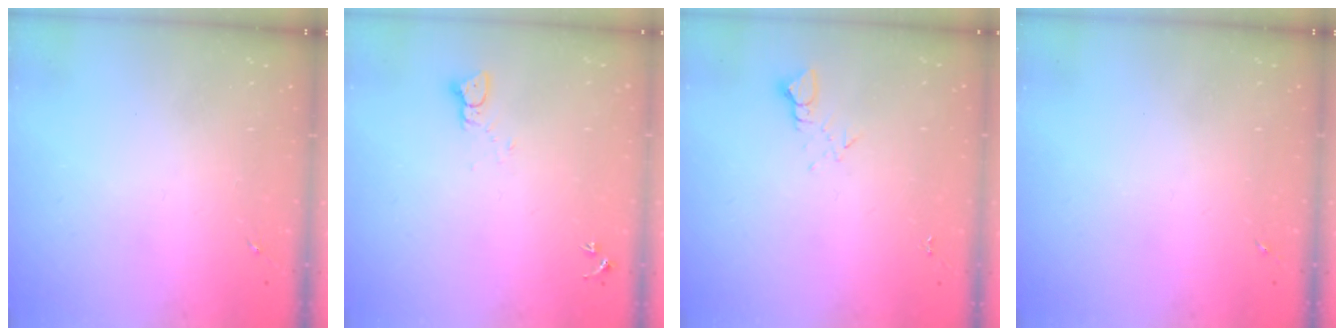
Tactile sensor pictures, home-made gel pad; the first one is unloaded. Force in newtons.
{"total": 2.4, "press": 2.4, "slide": 0.2}
{"total": 2.7, "press": 2.7, "slide": 0.2}
{"total": 0.0}